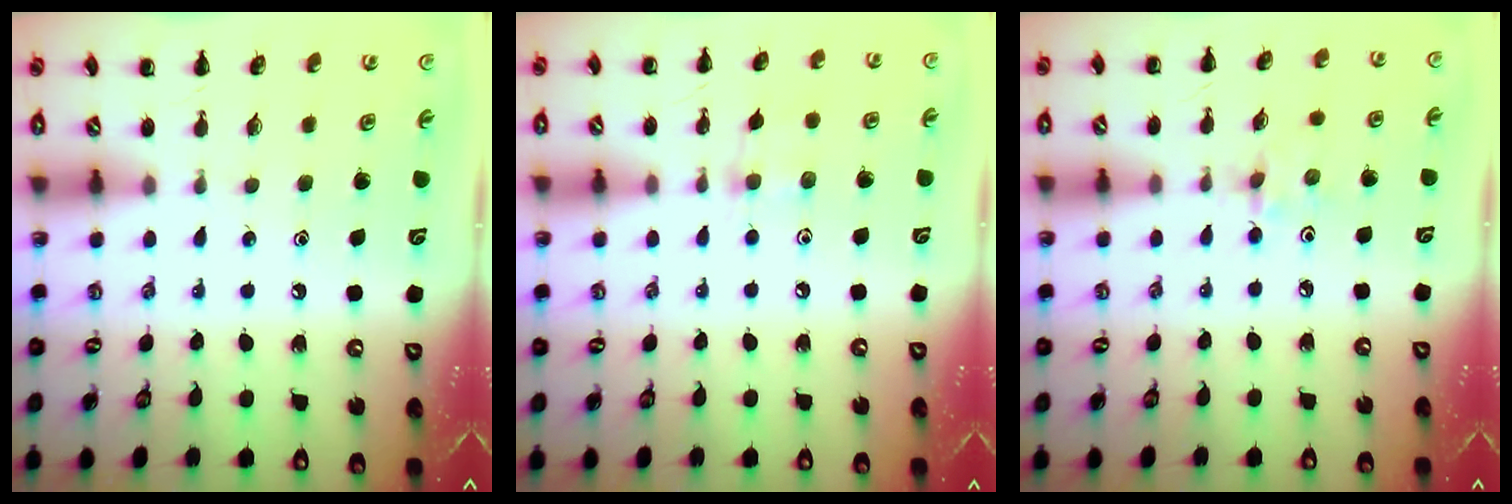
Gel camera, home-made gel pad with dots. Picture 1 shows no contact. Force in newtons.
{"total": 5.3, "press": 5.1, "slide": 1.1}
{"total": 2.8, "press": 2.6, "slide": 0.9}